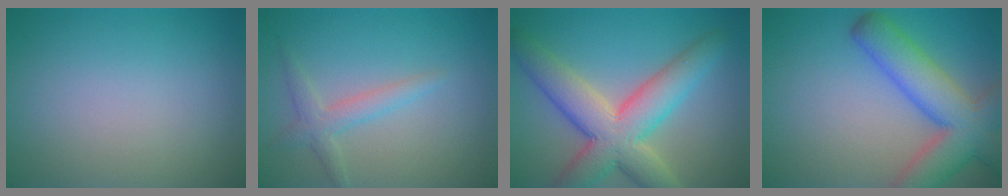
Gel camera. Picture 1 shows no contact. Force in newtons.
{"total": 2.2, "press": 2.2, "slide": 0.1}
{"total": 8.6, "press": 8.6, "slide": 0.6}
{"total": 8.7, "press": 8.6, "slide": 0.5}